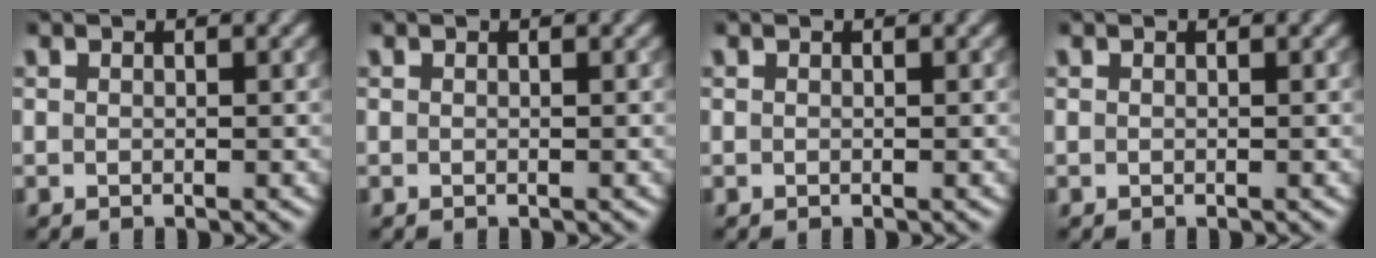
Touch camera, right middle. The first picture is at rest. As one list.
[{"total": 0.0}, {"total": 0.0}, {"total": 0.0}]